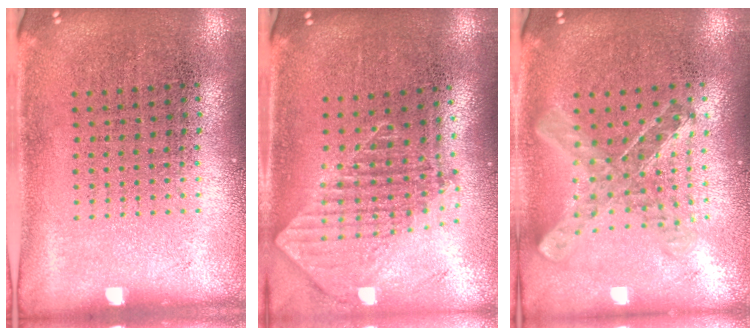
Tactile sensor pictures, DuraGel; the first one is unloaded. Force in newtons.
{"total": 1.9, "press": 1.5, "slide": 1.2}
{"total": 0.9, "press": 0.9, "slide": 0.0}